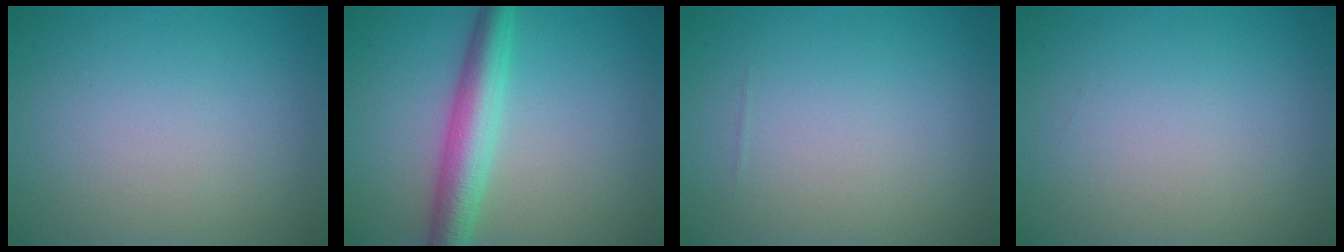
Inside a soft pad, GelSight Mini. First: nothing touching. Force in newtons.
{"total": 4.9, "press": 4.9, "slide": 0.0}
{"total": 0.0}
{"total": 0.0}